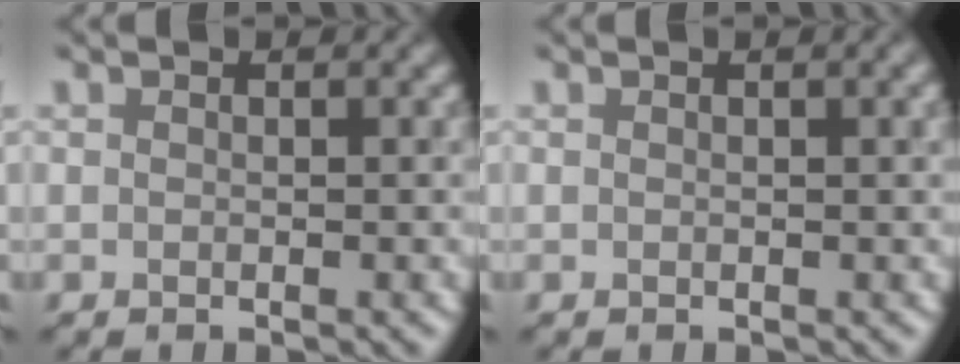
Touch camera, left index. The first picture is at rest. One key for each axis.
{"total": 1.6, "fx": 0.6, "fy": 0.6, "fz": 1.4, "tx": -0.017, "ty": 0.002, "tz": 0.005}